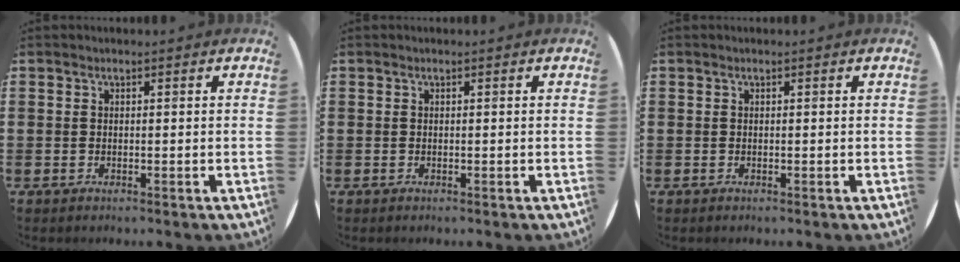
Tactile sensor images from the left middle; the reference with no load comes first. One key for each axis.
{"total": 0.0}
{"total": 0.0}